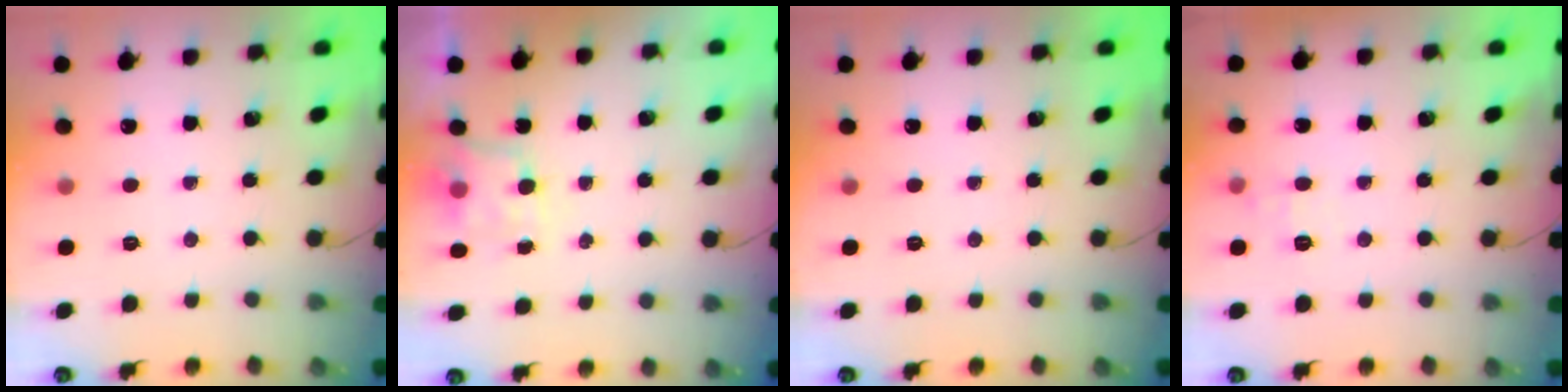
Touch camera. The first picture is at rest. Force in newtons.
{"total": 4.9, "press": 4.9, "slide": 0.6}
{"total": 0.0}
{"total": 6.3, "press": 6.1, "slide": 1.3}